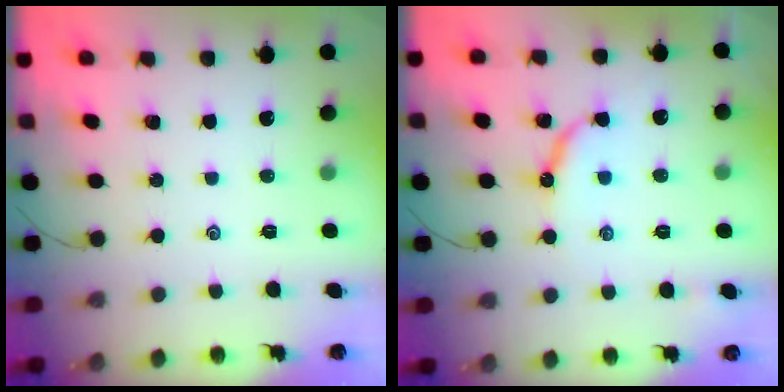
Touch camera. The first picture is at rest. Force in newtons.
{"total": 8.3, "press": 8.3, "slide": 0.3}